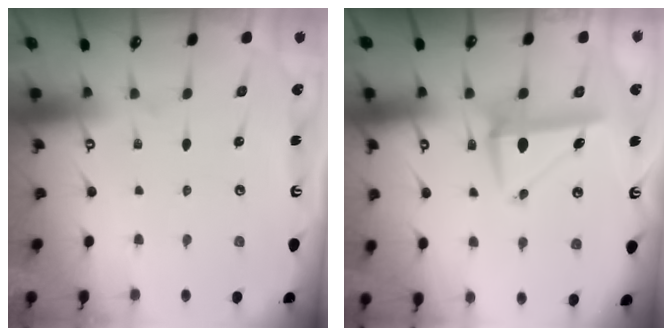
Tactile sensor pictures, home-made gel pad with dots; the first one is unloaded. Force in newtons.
{"total": 6.8, "press": 6.7, "slide": 1.3}